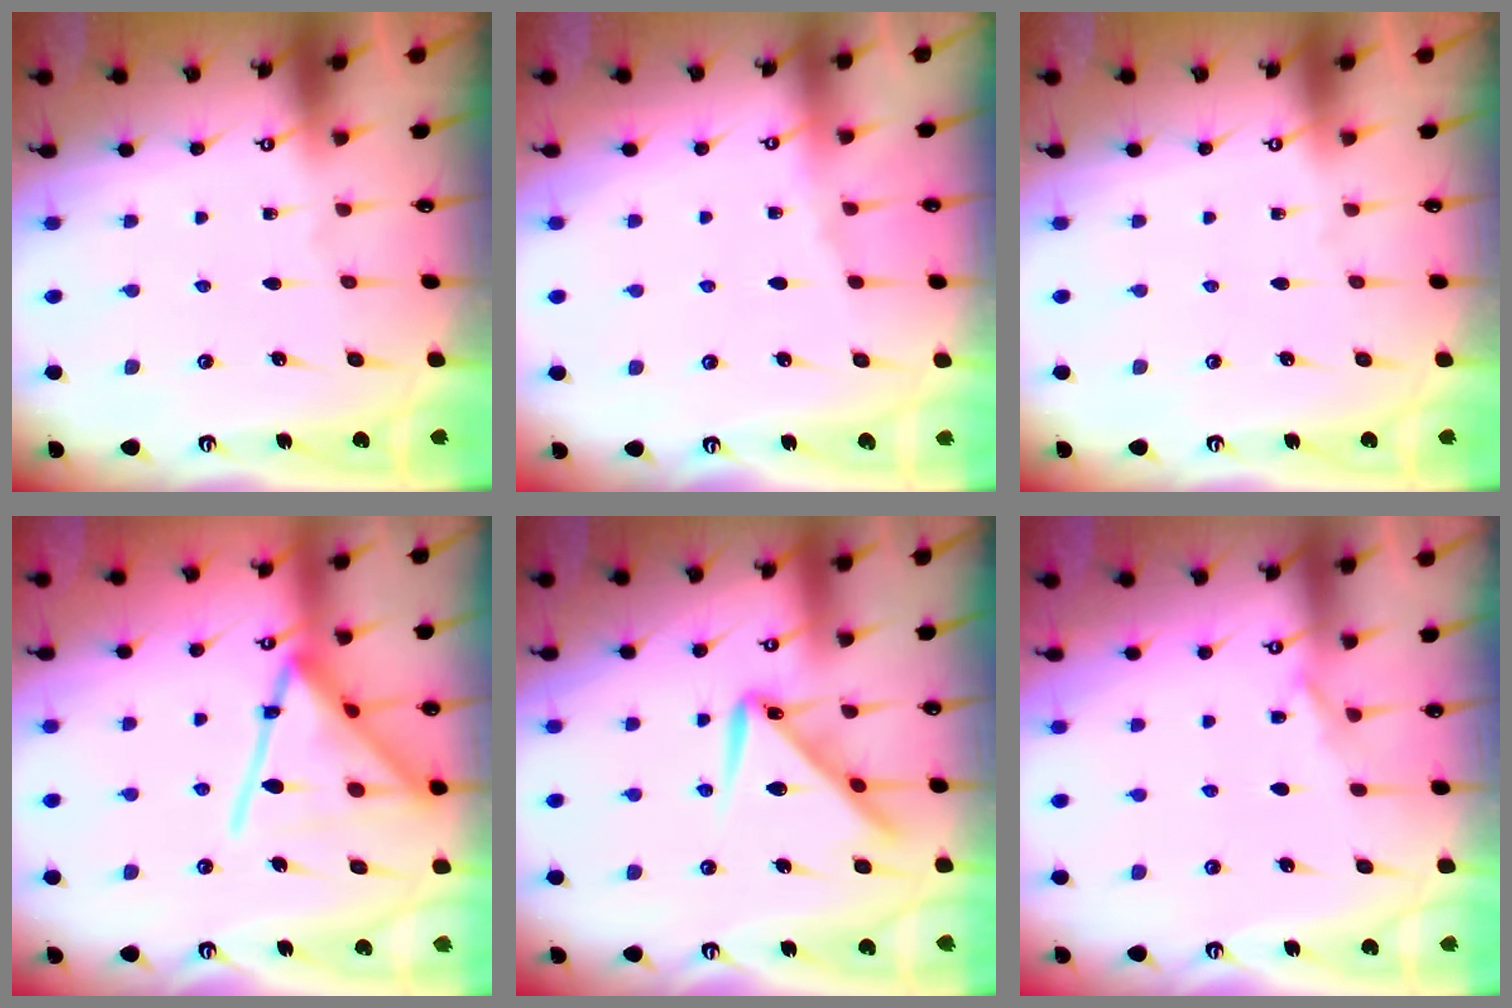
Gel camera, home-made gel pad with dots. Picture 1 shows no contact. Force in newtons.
{"total": 3.5, "press": 3.4, "slide": 0.7}
{"total": 0.0}
{"total": 20.5, "press": 20.4, "slide": 1.8}
{"total": 12.2, "press": 12.2, "slide": 0.7}
{"total": 5.5, "press": 5.4, "slide": 0.7}